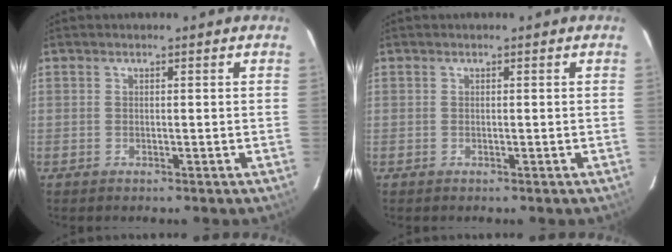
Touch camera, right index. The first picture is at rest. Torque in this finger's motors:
{"motor_torque": [-0.01, 0.01, 0.00, 0.01]}